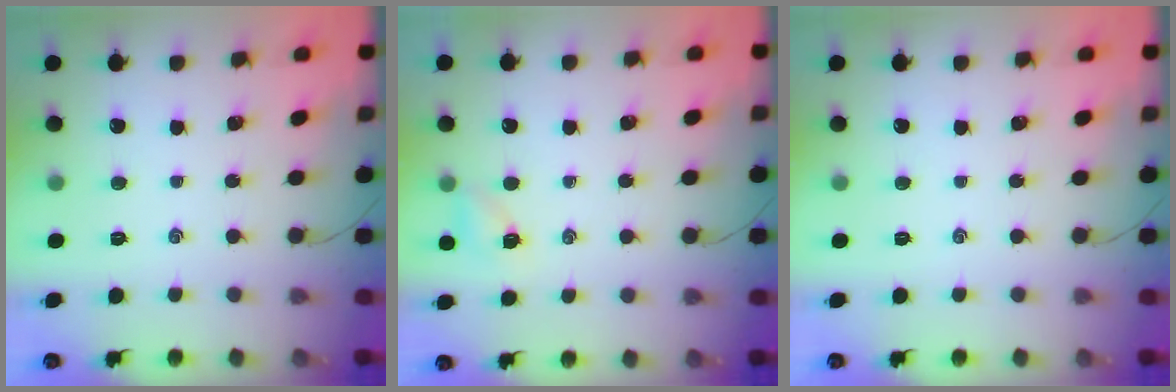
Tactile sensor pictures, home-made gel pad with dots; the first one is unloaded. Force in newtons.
{"total": 3.9, "press": 3.7, "slide": 1.2}
{"total": 0.0}